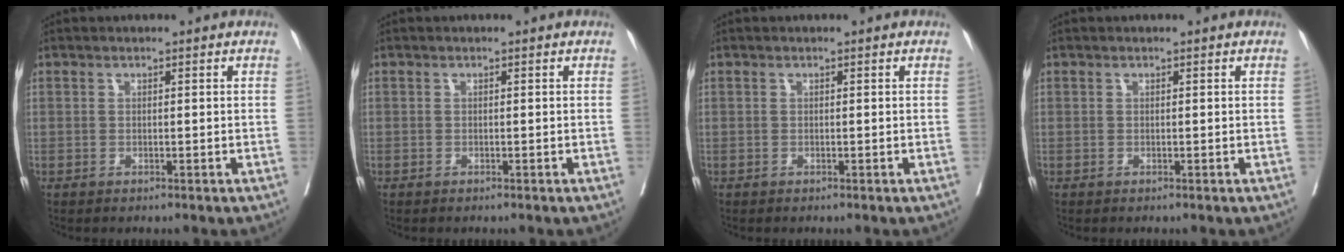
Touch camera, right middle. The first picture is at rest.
{"total": 0.0}
{"total": 0.0}
{"total": 0.0}